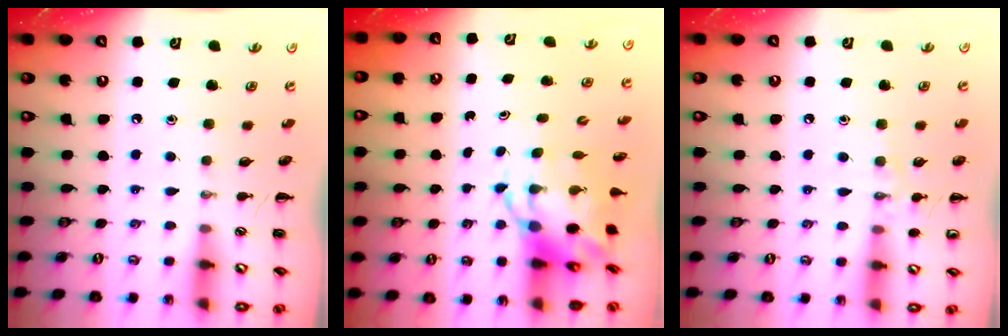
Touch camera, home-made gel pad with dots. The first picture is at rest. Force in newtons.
{"total": 6.4, "press": 6.2, "slide": 1.7}
{"total": 7.4, "press": 7.2, "slide": 1.7}